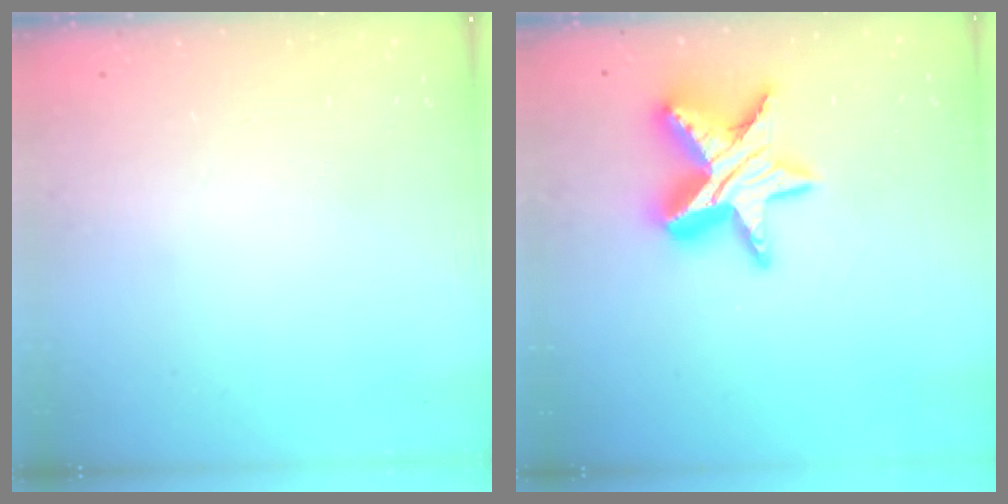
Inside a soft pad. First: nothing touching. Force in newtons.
{"total": 16.4, "press": 16.4, "slide": 0.9}